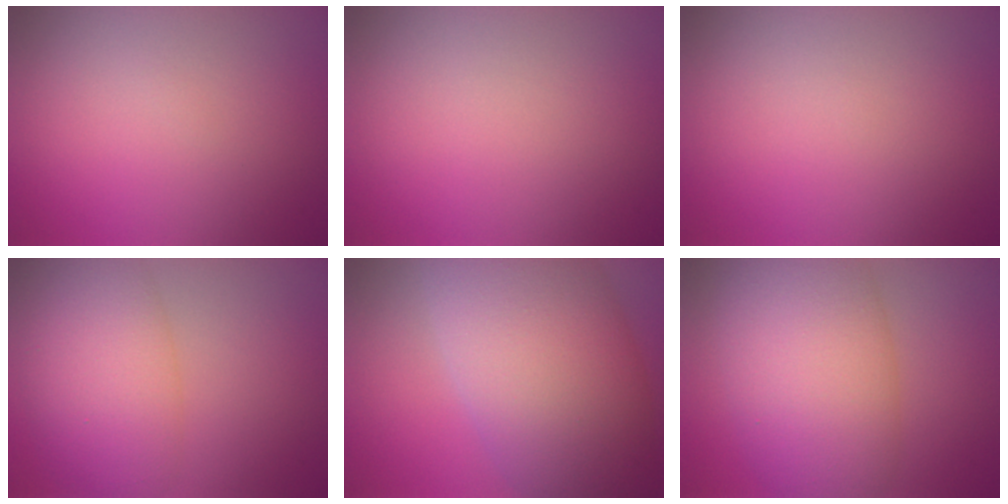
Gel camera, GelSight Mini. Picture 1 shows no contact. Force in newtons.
{"total": 0.0}
{"total": 0.0}
{"total": 7.9, "press": 7.9, "slide": 0.3}
{"total": 13.4, "press": 13.4, "slide": 0.4}
{"total": 10.2, "press": 10.2, "slide": 0.3}